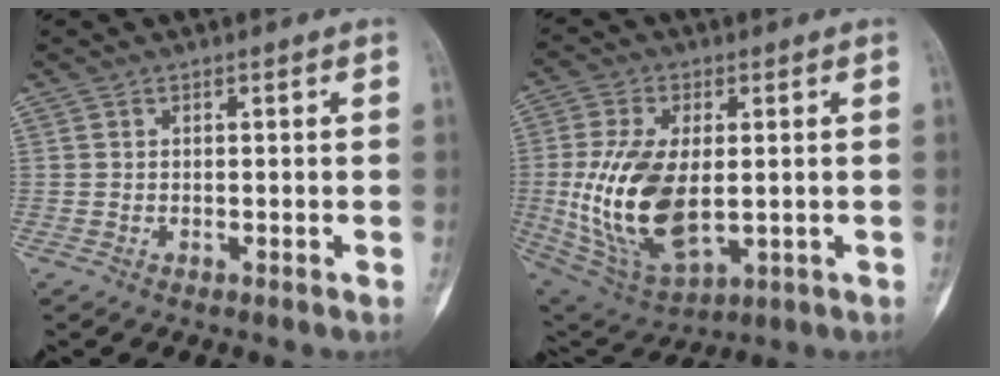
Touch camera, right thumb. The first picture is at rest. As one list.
[{"total": 18.0, "force": [-0.4, 9.8, 15.1], "torque": [-0.299, -0.011, 0.013]}]